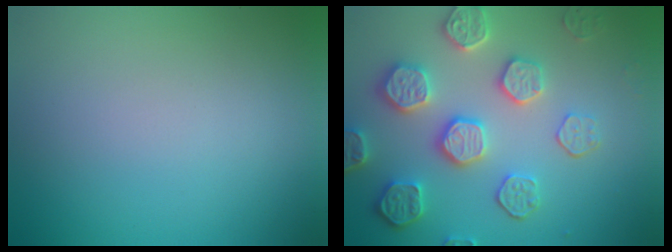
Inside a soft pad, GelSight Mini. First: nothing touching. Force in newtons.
{"total": 6.1, "press": 5.3, "slide": 3.0}